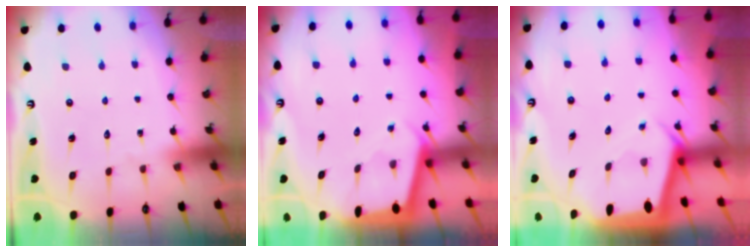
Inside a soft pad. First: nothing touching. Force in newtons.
{"total": 2.2, "press": 2.2, "slide": 0.1}
{"total": 3.0, "press": 3.0, "slide": 0.1}